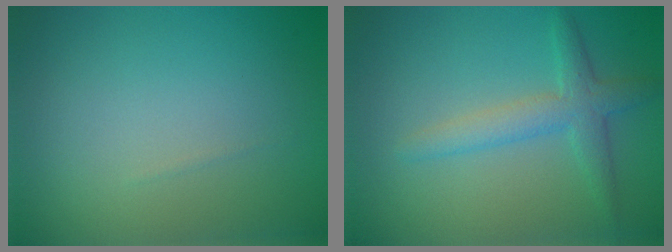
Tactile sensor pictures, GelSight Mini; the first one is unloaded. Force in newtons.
{"total": 3.1, "press": 3.1, "slide": 0.1}